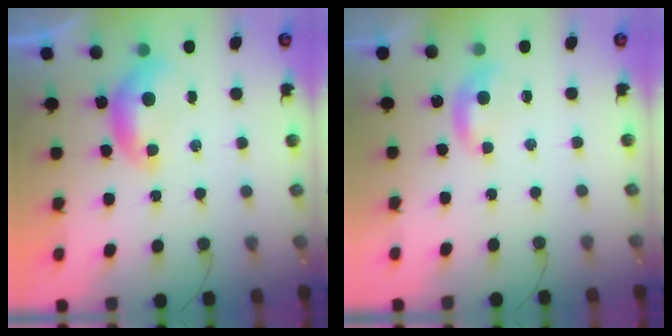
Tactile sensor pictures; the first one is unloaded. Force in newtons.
{"total": 1.6, "press": 1.5, "slide": 0.5}